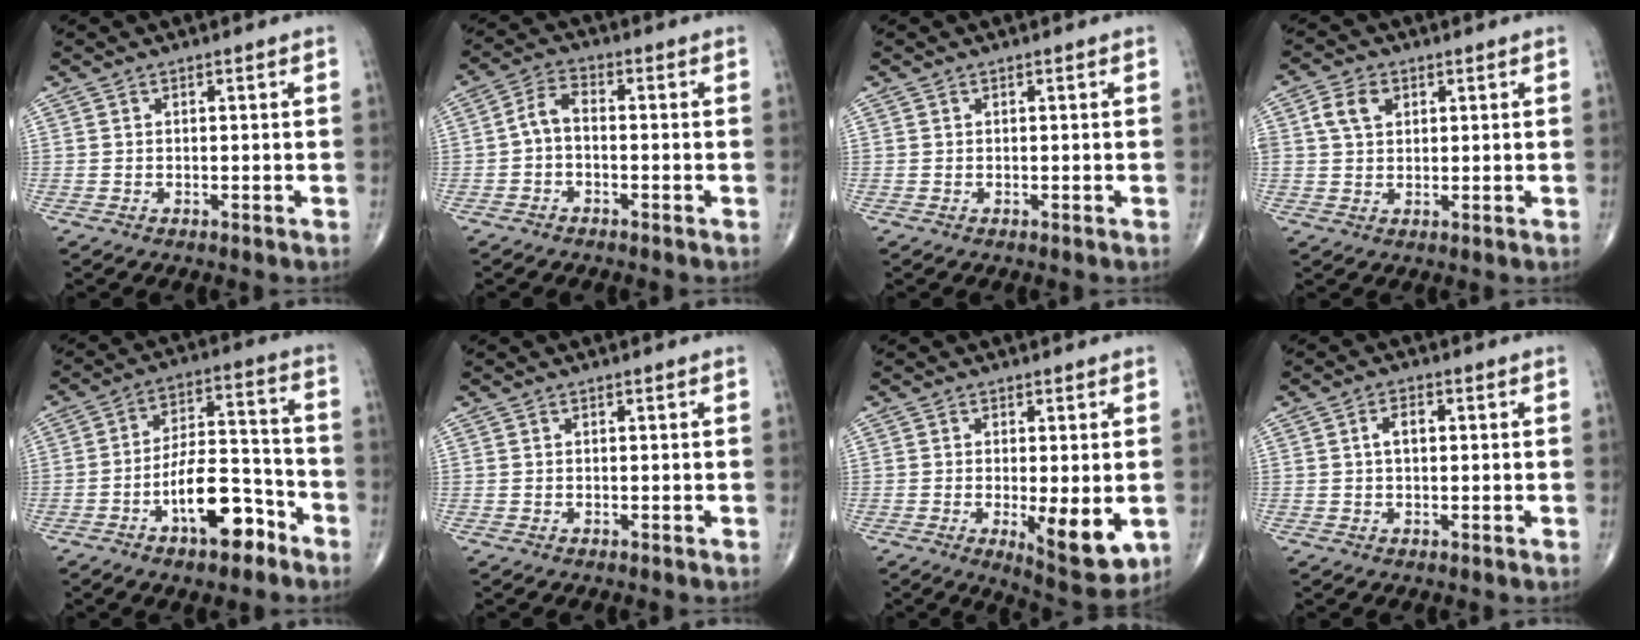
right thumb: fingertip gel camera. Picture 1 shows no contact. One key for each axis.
{"total": 4.2, "fx": -0.9, "fy": 2.4, "fz": 3.4, "tx": -0.063, "ty": 0.021, "tz": -0.028}
{"total": 0.0}
{"total": 5.2, "fx": 1.7, "fy": 3.7, "fz": 3.2, "tx": -0.054, "ty": 0.005, "tz": 0.031}
{"total": 13.2, "fx": -6.8, "fy": 5.8, "fz": 9.8, "tx": -0.145, "ty": 0.058, "tz": -0.112}
{"total": 0.0}
{"total": 9.8, "fx": -2.0, "fy": 3.3, "fz": 9.0, "tx": -0.124, "ty": -0.025, "tz": -0.022}
{"total": 3.0, "fx": 0.4, "fy": 1.7, "fz": 2.4, "tx": -0.039, "ty": 0.009, "tz": 0.004}